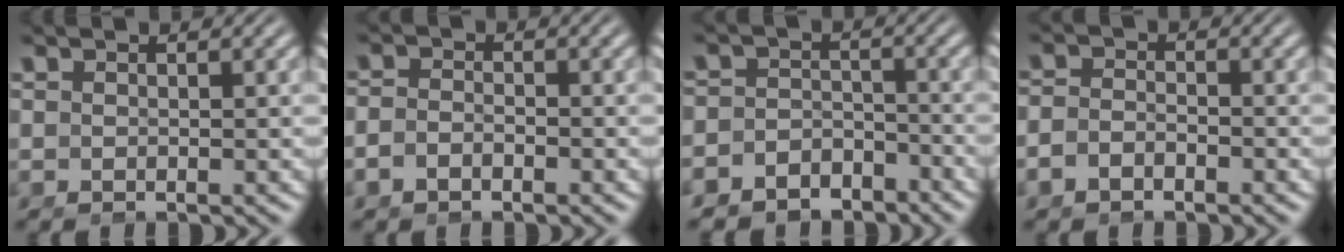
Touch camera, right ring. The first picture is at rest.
{"total": 1.9, "force": [-1.4, 1.1, 0.7], "torque": [-0.020, -0.011, -0.025]}
{"total": 5.7, "force": [-4.6, 3.2, 0.7], "torque": [-0.012, -0.023, -0.077]}
{"total": 2.3, "force": [-1.8, 1.3, 0.8], "torque": [-0.021, -0.014, -0.029]}